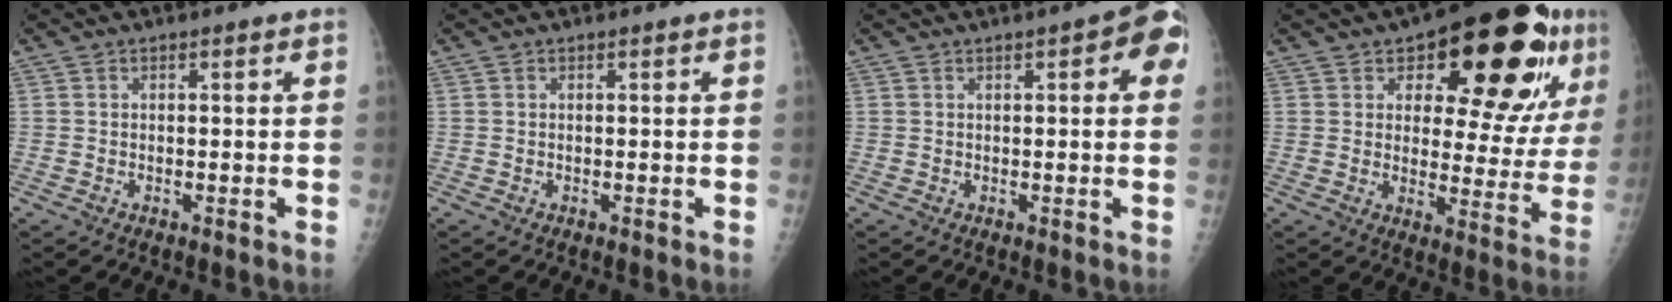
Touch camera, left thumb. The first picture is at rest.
{"total": 0.0}
{"total": 6.7, "force": [2.1, 2.1, 6.0], "torque": [-0.059, 0.005, 0.016]}
{"total": 21.6, "force": [10.1, 9.3, 16.7], "torque": [-0.180, -0.021, 0.142]}